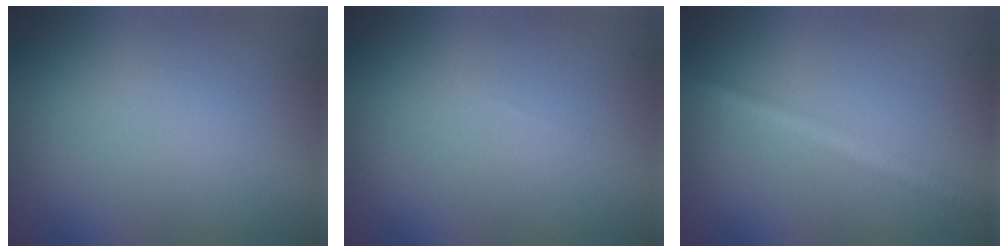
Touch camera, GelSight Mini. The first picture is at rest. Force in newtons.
{"total": 0.0}
{"total": 2.3, "press": 2.3, "slide": 0.1}